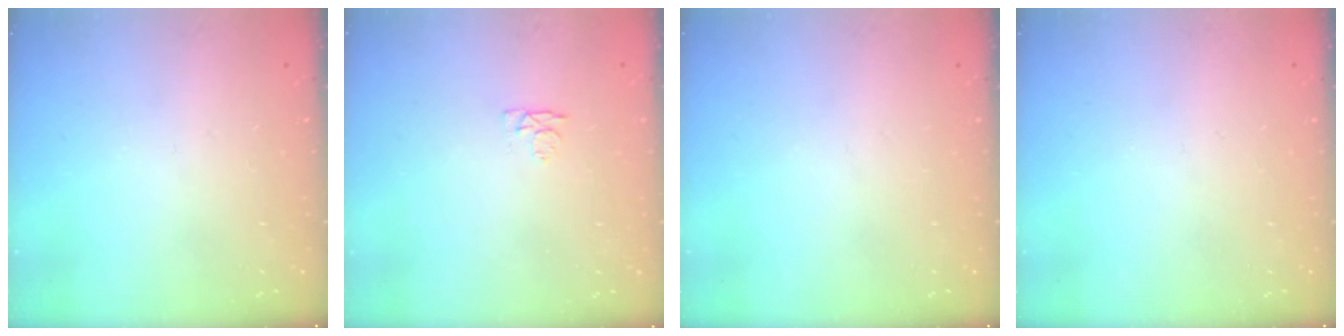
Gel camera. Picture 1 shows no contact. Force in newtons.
{"total": 3.2, "press": 3.1, "slide": 0.5}
{"total": 0.0}
{"total": 0.0}